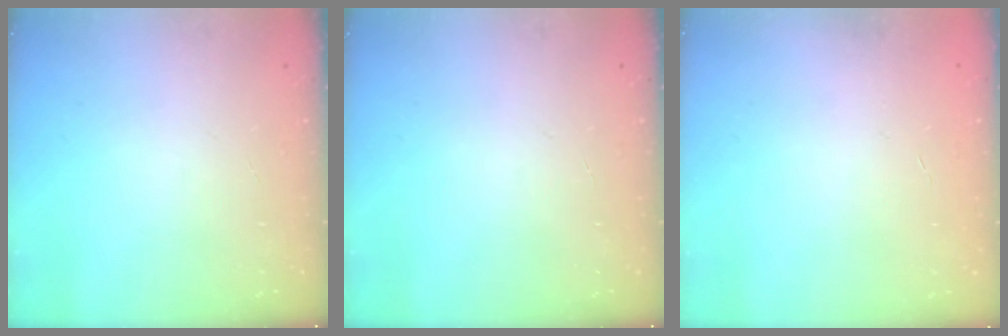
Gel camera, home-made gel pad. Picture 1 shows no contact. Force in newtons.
{"total": 0.0}
{"total": 0.5, "press": 0.5, "slide": 0.1}